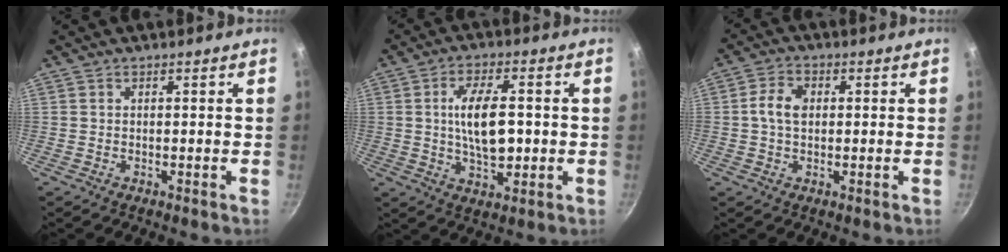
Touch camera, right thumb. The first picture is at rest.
{"total": 10.9, "force": [0.2, 5.1, 9.7], "torque": [-0.155, 0.006, 0.006]}
{"total": 5.2, "force": [0.5, 3.5, 3.9], "torque": [-0.072, 0.011, 0.001]}